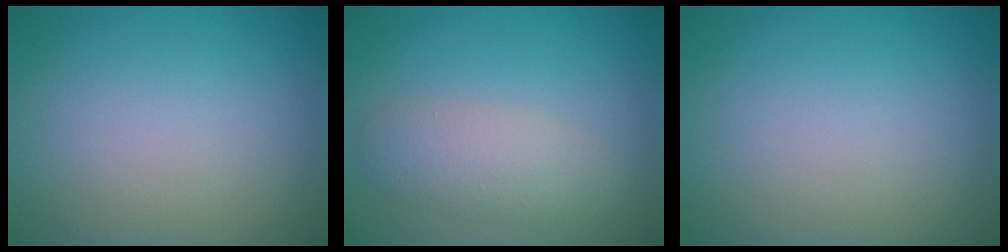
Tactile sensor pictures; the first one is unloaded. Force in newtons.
{"total": 3.3, "press": 3.3, "slide": 0.2}
{"total": 0.0}